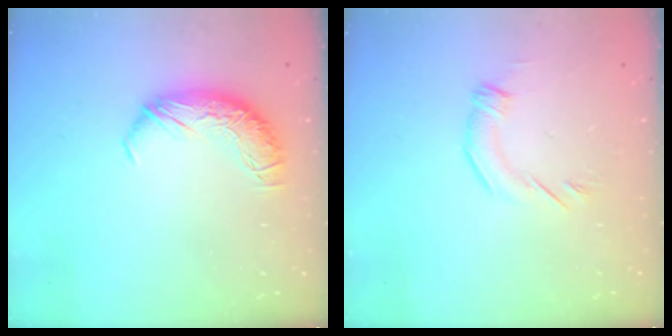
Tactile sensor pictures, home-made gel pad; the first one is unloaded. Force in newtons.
{"total": 2.7, "press": 2.4, "slide": 1.1}